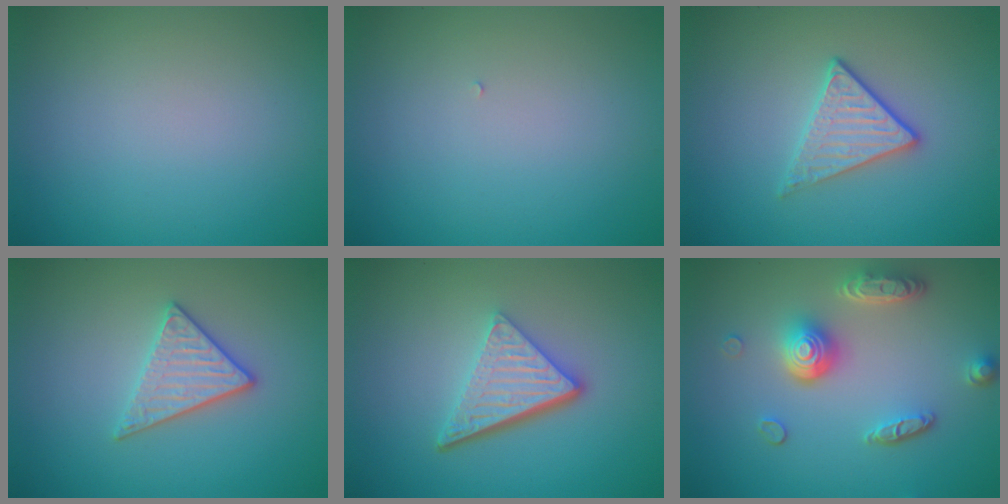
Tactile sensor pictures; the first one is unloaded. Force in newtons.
{"total": 0.0}
{"total": 3.0, "press": 2.7, "slide": 1.2}
{"total": 3.2, "press": 3.0, "slide": 1.0}
{"total": 5.3, "press": 3.6, "slide": 3.9}
{"total": 4.9, "press": 3.7, "slide": 3.2}